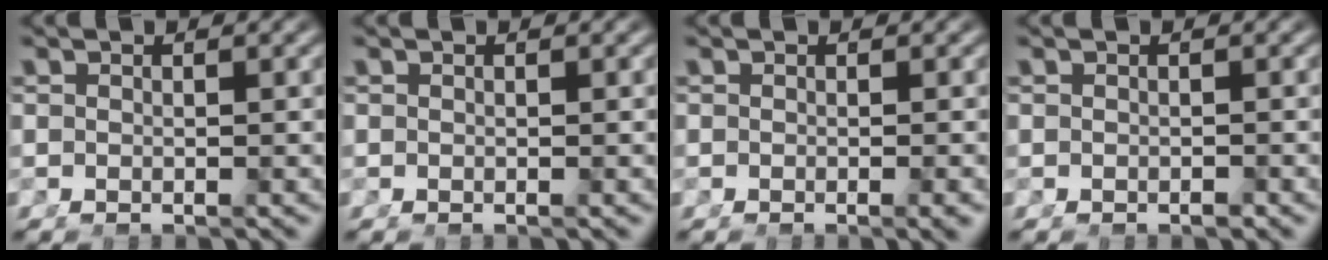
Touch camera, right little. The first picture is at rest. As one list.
[{"total": 0.0}, {"total": 0.8, "force": [-0.4, -0.1, 0.6], "torque": [-0.006, 0.002, -0.008]}, {"total": 0.5, "force": [-0.5, -0.1, 0.2], "torque": [-0.002, -0.002, -0.006]}]